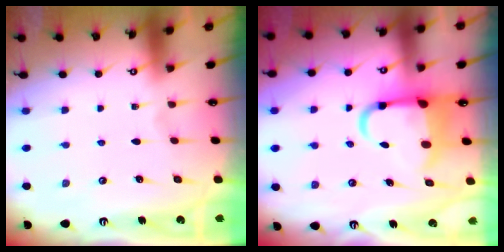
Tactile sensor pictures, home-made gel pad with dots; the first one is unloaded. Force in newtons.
{"total": 8.1, "press": 7.9, "slide": 2.1}